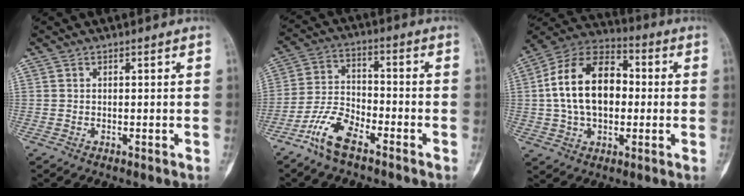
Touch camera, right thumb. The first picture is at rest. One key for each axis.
{"total": 8.8, "fx": -5.9, "fy": 3.4, "fz": 5.6, "tx": -0.120, "ty": 0.034, "tz": -0.123}
{"total": 18.2, "fx": 1.1, "fy": 11.7, "fz": 13.9, "tx": -0.228, "ty": 0.028, "tz": 0.013}